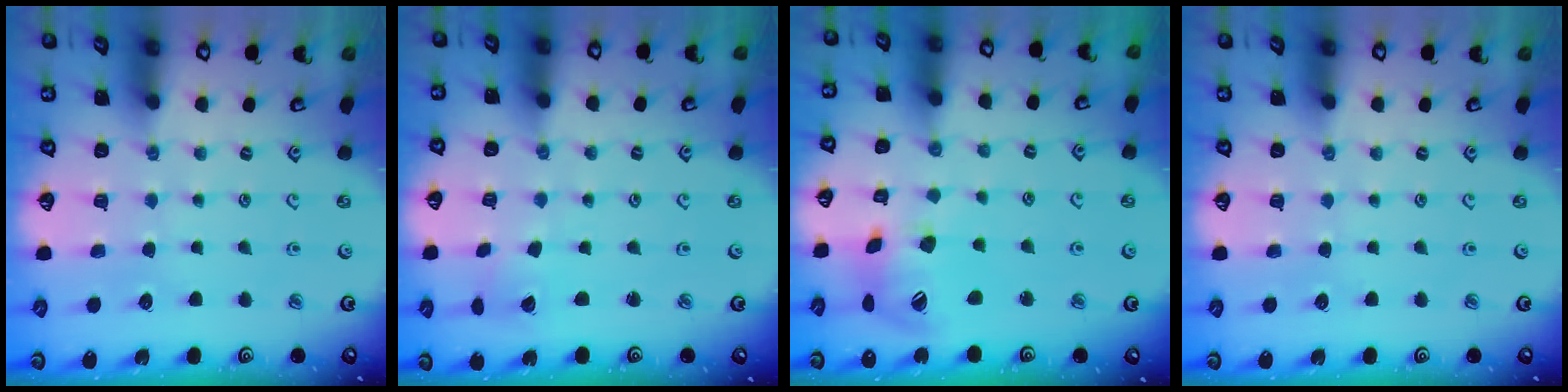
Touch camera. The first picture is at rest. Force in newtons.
{"total": 2.3, "press": 2.3, "slide": 0.0}
{"total": 16.4, "press": 16.2, "slide": 2.2}
{"total": 0.0}